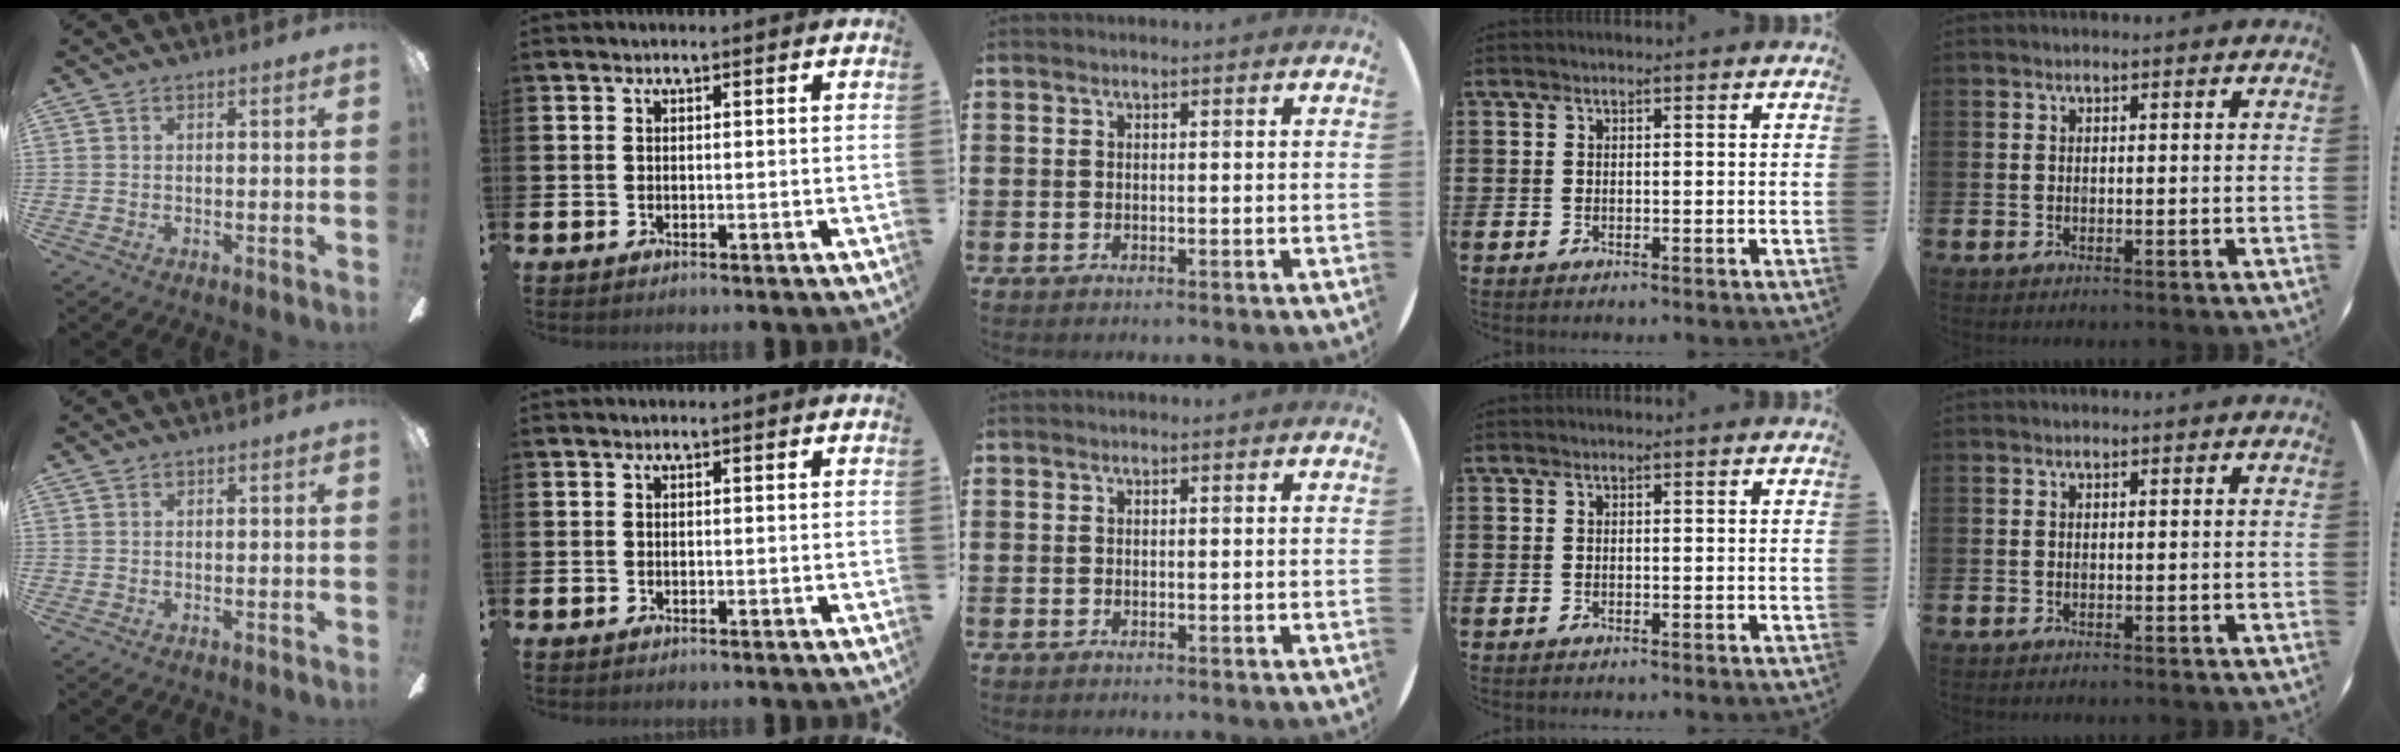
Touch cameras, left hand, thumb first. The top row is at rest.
{}